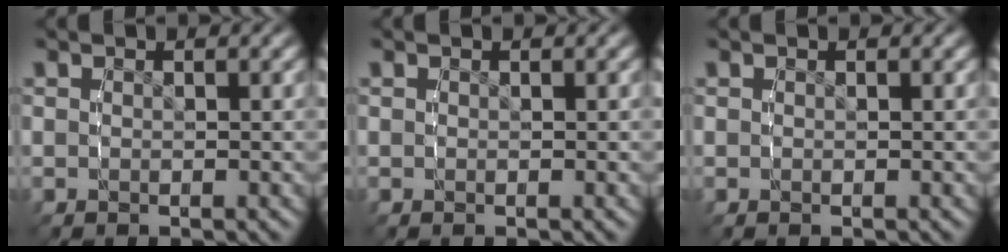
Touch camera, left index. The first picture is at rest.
{"total": 0.0}
{"total": 0.0}